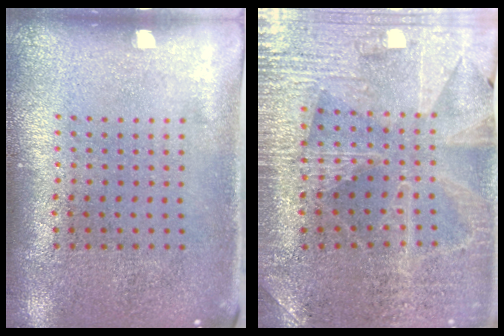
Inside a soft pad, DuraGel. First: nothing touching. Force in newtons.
{"total": 2.9, "press": 2.9, "slide": 0.6}